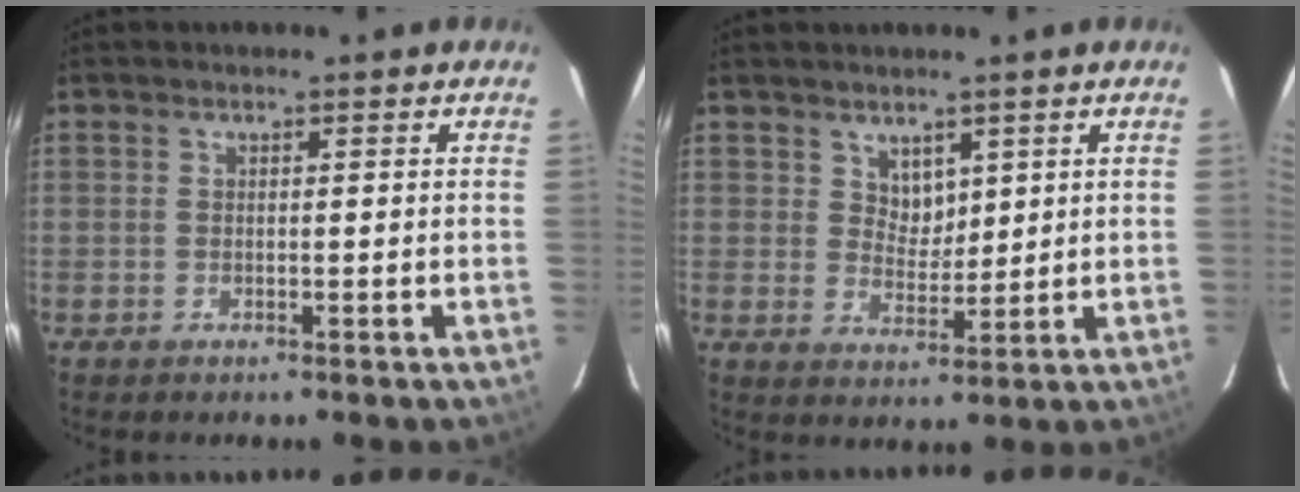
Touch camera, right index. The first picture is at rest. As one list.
[{"total": 3.8, "force": [2.3, 2.8, 1.2], "torque": [-0.012, 0.001, 0.046]}]